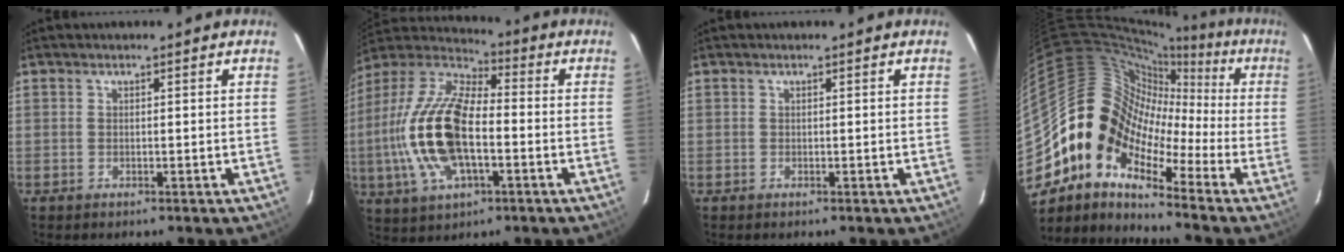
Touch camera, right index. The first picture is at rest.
{"total": 20.1, "force": [-3.2, 9.1, 17.7], "torque": [-0.374, 0.002, -0.064]}
{"total": 0.0}
{"total": 13.8, "force": [-5.0, 10.2, 7.8], "torque": [-0.121, 0.015, -0.126]}